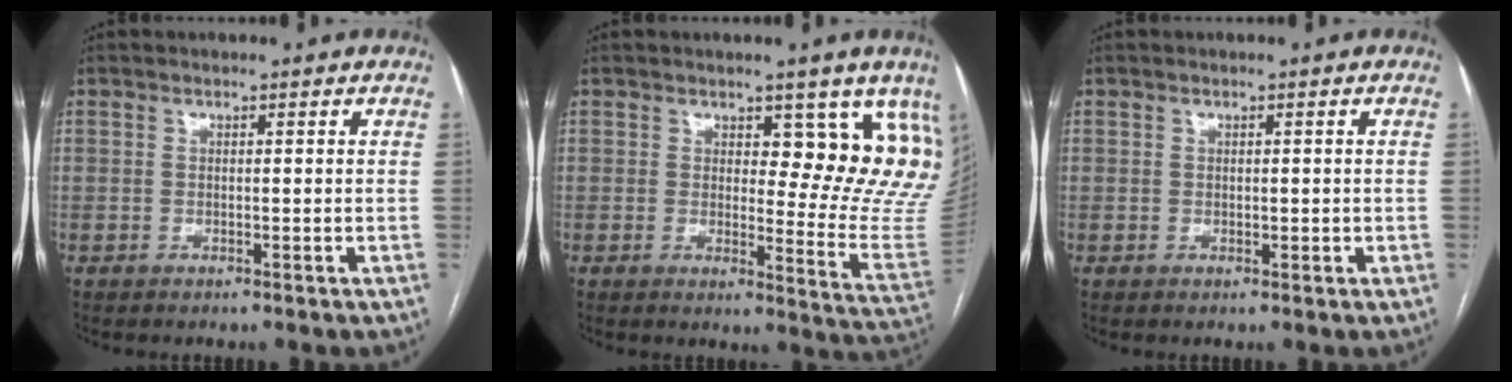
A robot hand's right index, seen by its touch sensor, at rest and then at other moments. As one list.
[{"total": 12.2, "force": [7.8, 4.1, 8.4], "torque": [-0.078, -0.035, 0.079]}, {"total": 1.0, "force": [0.0, 0.8, 0.5], "torque": [-0.006, 0.004, 0.002]}]